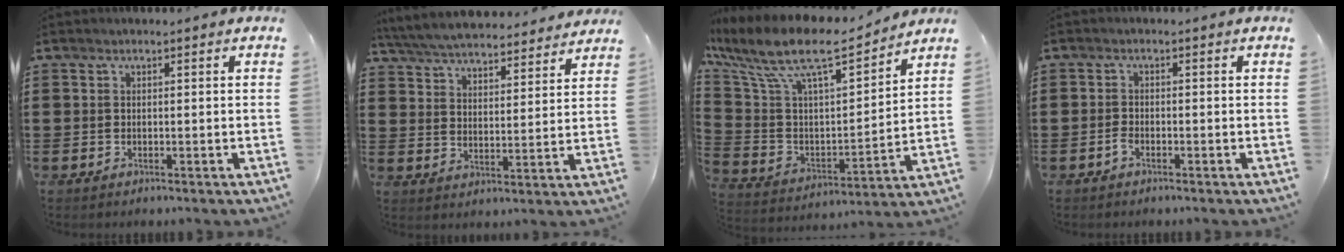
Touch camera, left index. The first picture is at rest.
{"total": 5.9, "force": [5.8, 0.2, 0.9], "torque": [-0.047, -0.036, 0.102]}
{"total": 11.4, "force": [8.7, 2.5, 7.0], "torque": [-0.178, -0.058, 0.143]}
{"total": 1.4, "force": [-1.1, 0.5, 0.8], "torque": [-0.019, -0.002, -0.020]}